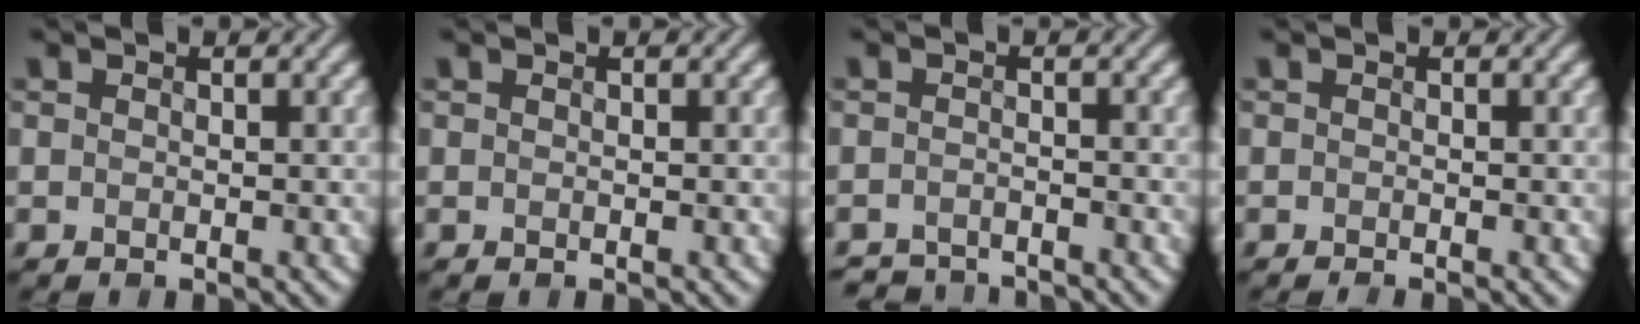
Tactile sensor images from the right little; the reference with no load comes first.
{"total": 0.0}
{"total": 3.2, "force": [-3.1, 0.4, 0.1], "torque": [0.002, -0.002, -0.057]}
{"total": 0.6, "force": [-0.6, -0.1, 0.2], "torque": [-0.004, -0.001, -0.012]}